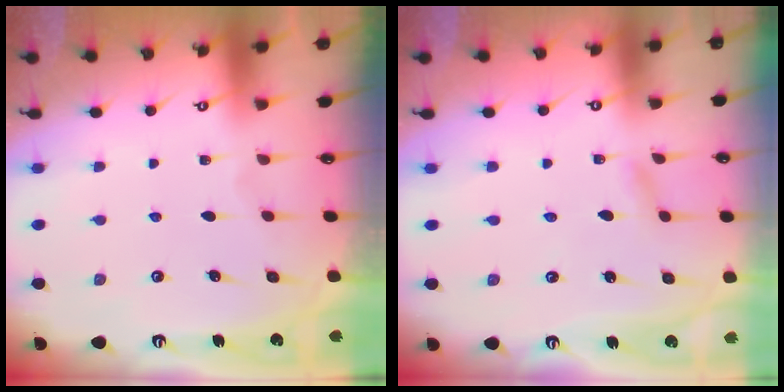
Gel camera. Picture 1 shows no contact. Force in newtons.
{"total": 1.5, "press": 1.5, "slide": 0.2}